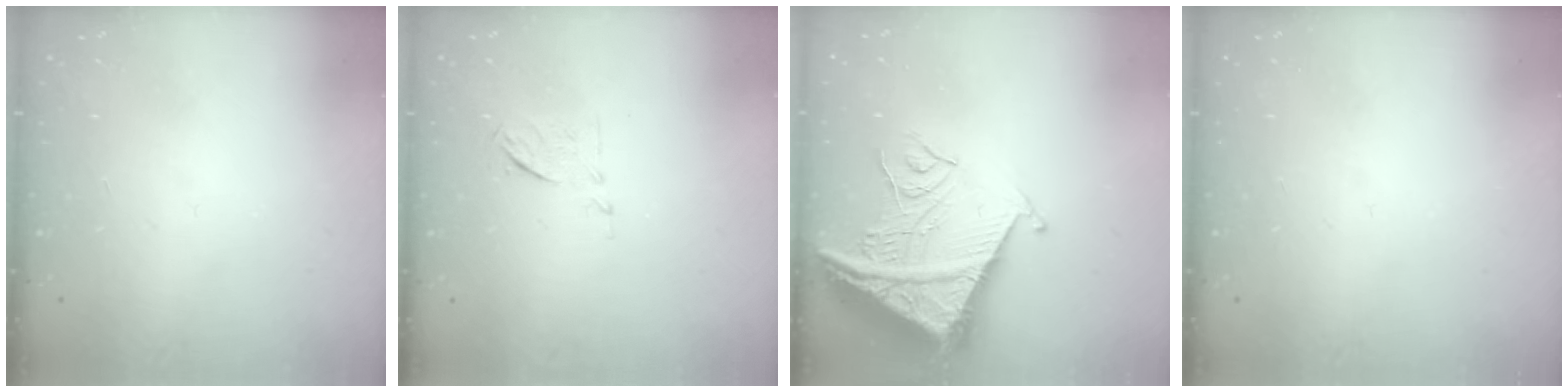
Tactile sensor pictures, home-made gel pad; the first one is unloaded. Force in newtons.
{"total": 5.5, "press": 5.4, "slide": 1.1}
{"total": 11.9, "press": 11.8, "slide": 1.2}
{"total": 0.0}